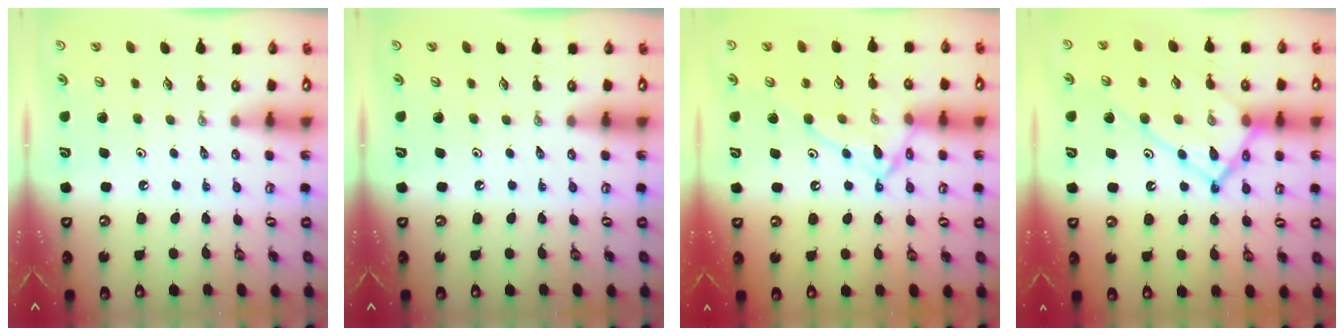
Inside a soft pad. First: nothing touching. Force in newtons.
{"total": 0.0}
{"total": 13.7, "press": 13.6, "slide": 0.9}
{"total": 15.7, "press": 15.6, "slide": 1.6}